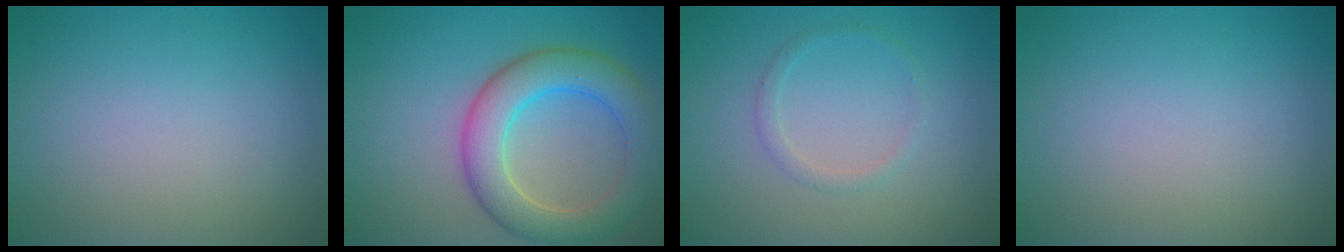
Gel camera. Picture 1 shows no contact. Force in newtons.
{"total": 6.6, "press": 6.6, "slide": 0.3}
{"total": 1.2, "press": 1.2, "slide": 0.0}
{"total": 0.0}